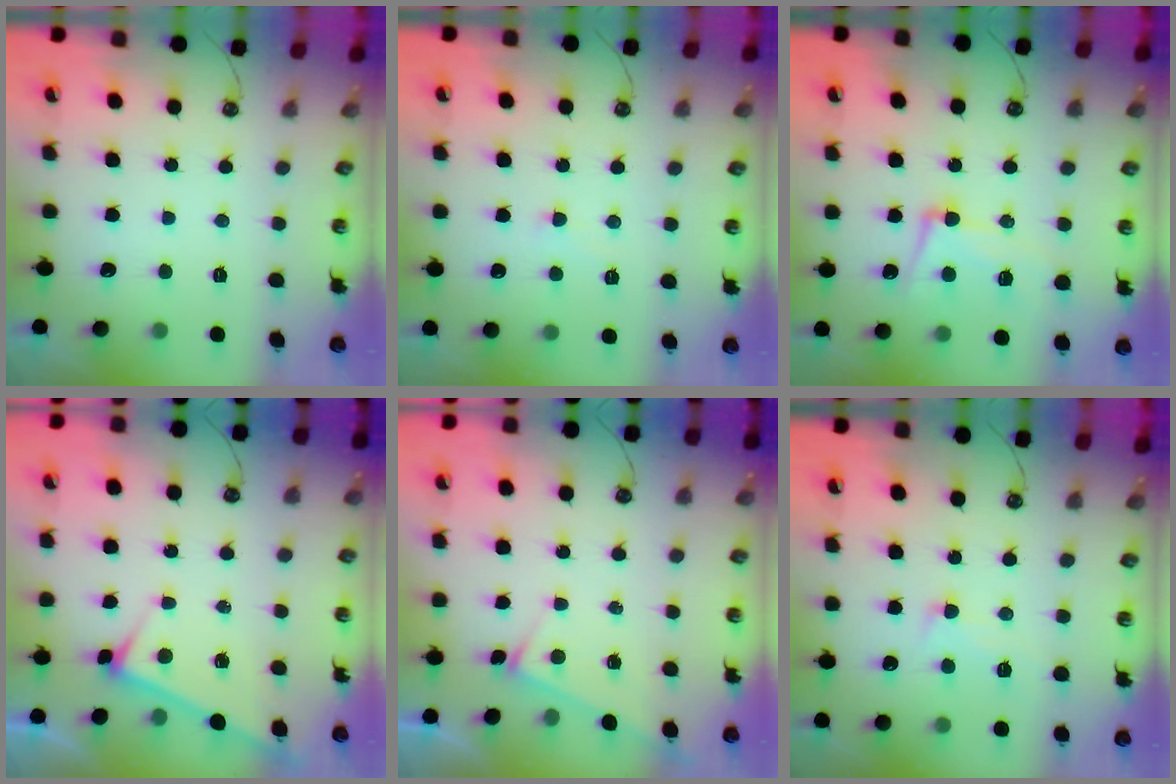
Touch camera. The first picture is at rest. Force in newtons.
{"total": 2.4, "press": 2.4, "slide": 0.5}
{"total": 12.2, "press": 12.1, "slide": 1.8}
{"total": 5.2, "press": 5.2, "slide": 0.3}
{"total": 2.9, "press": 2.9, "slide": 0.2}
{"total": 3.6, "press": 3.5, "slide": 0.7}